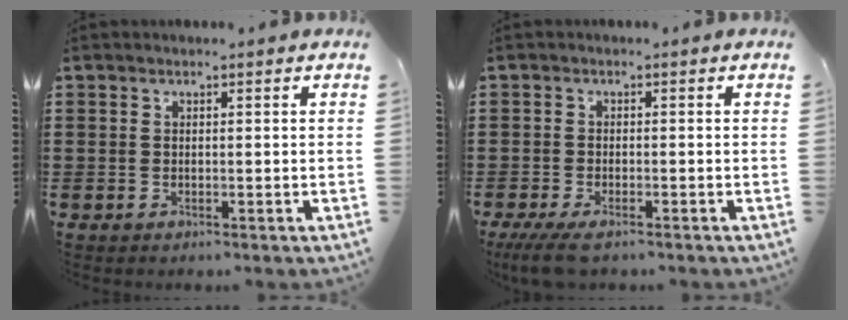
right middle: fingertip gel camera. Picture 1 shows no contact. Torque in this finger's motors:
{"motor_torque": [0.38, 0.15, 0.42, 0.10]}